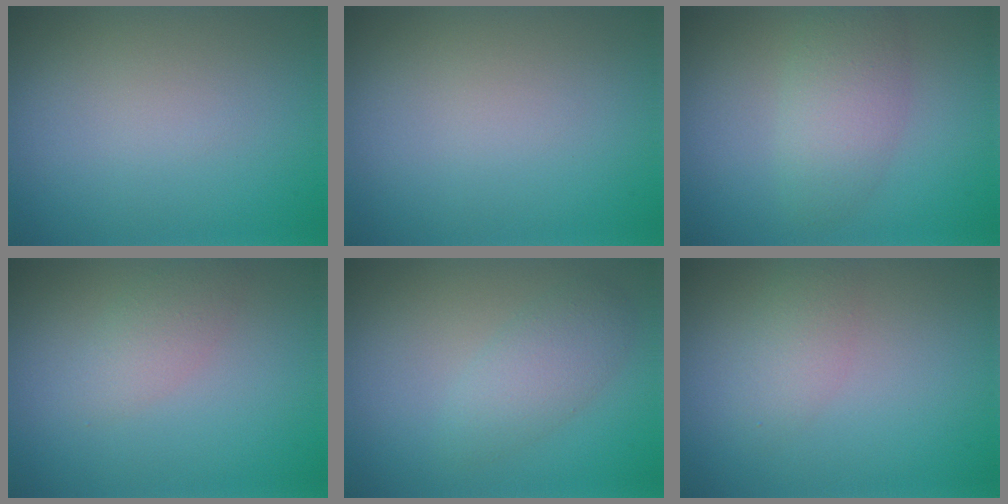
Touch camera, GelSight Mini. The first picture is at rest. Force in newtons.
{"total": 0.0}
{"total": 3.3, "press": 3.3, "slide": 0.1}
{"total": 2.0, "press": 2.0, "slide": 0.1}
{"total": 2.7, "press": 2.7, "slide": 0.1}
{"total": 1.9, "press": 1.9, "slide": 0.1}